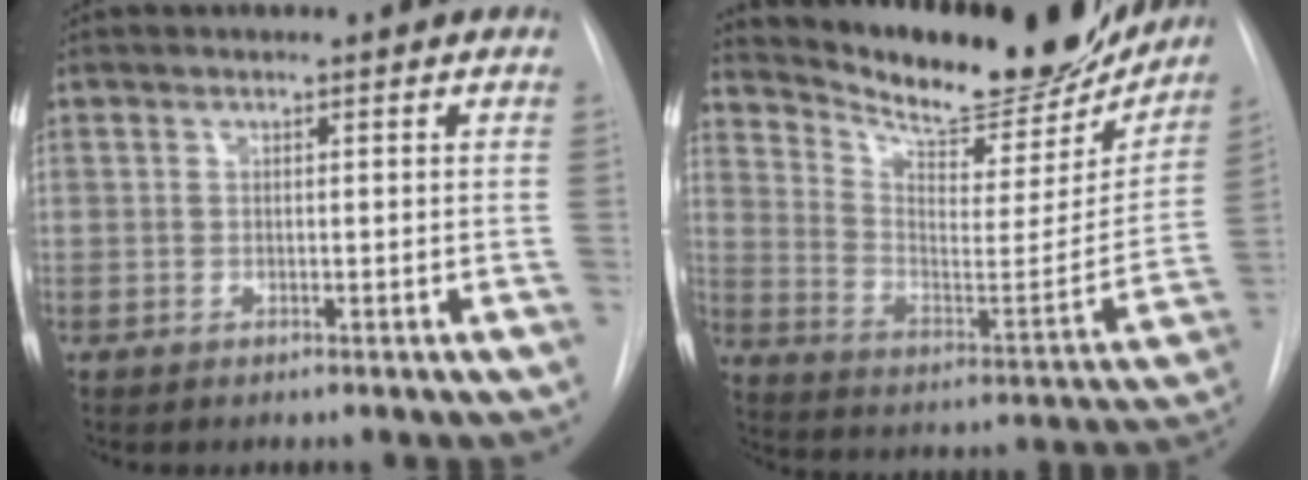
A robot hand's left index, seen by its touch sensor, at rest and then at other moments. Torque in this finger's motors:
{"motor_torque": [0.18, -0.53, 0.42, 0.10]}